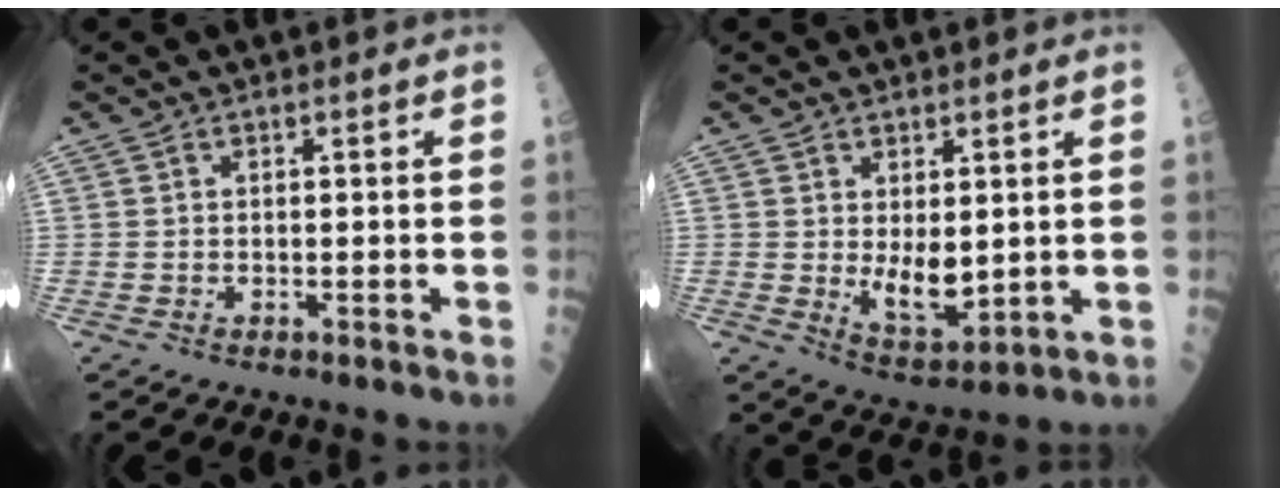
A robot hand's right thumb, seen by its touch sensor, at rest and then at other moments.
{"total": 7.0, "force": [0.6, 3.6, 6.0], "torque": [-0.078, -0.021, 0.026]}